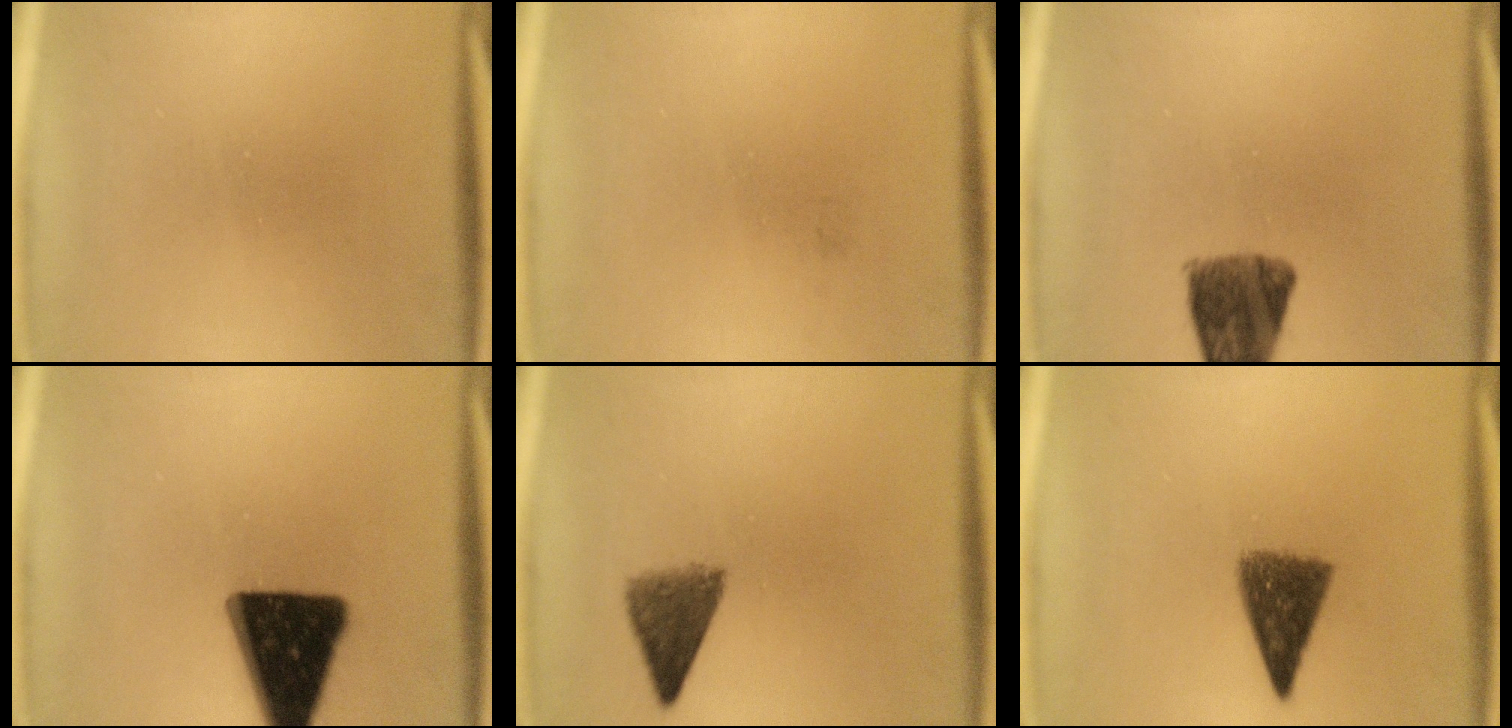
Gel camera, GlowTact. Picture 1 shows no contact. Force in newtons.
{"total": 0.7}
{"total": 8.4}
{"total": 18.0}
{"total": 5.0}
{"total": 7.4}